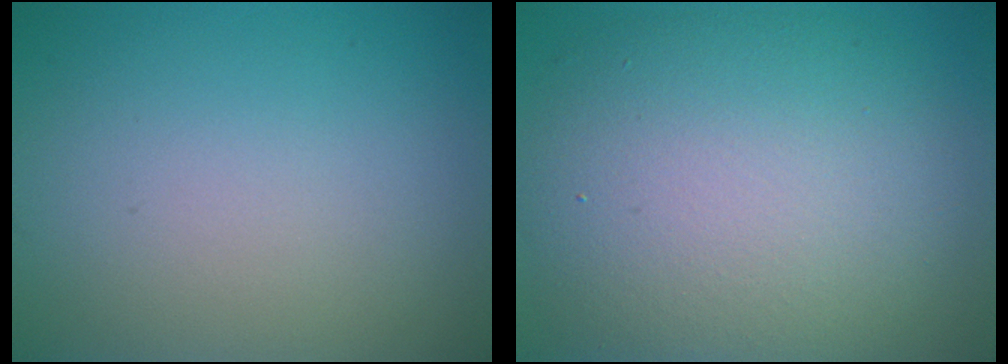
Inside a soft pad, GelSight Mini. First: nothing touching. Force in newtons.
{"total": 11.2, "press": 11.2, "slide": 0.4}